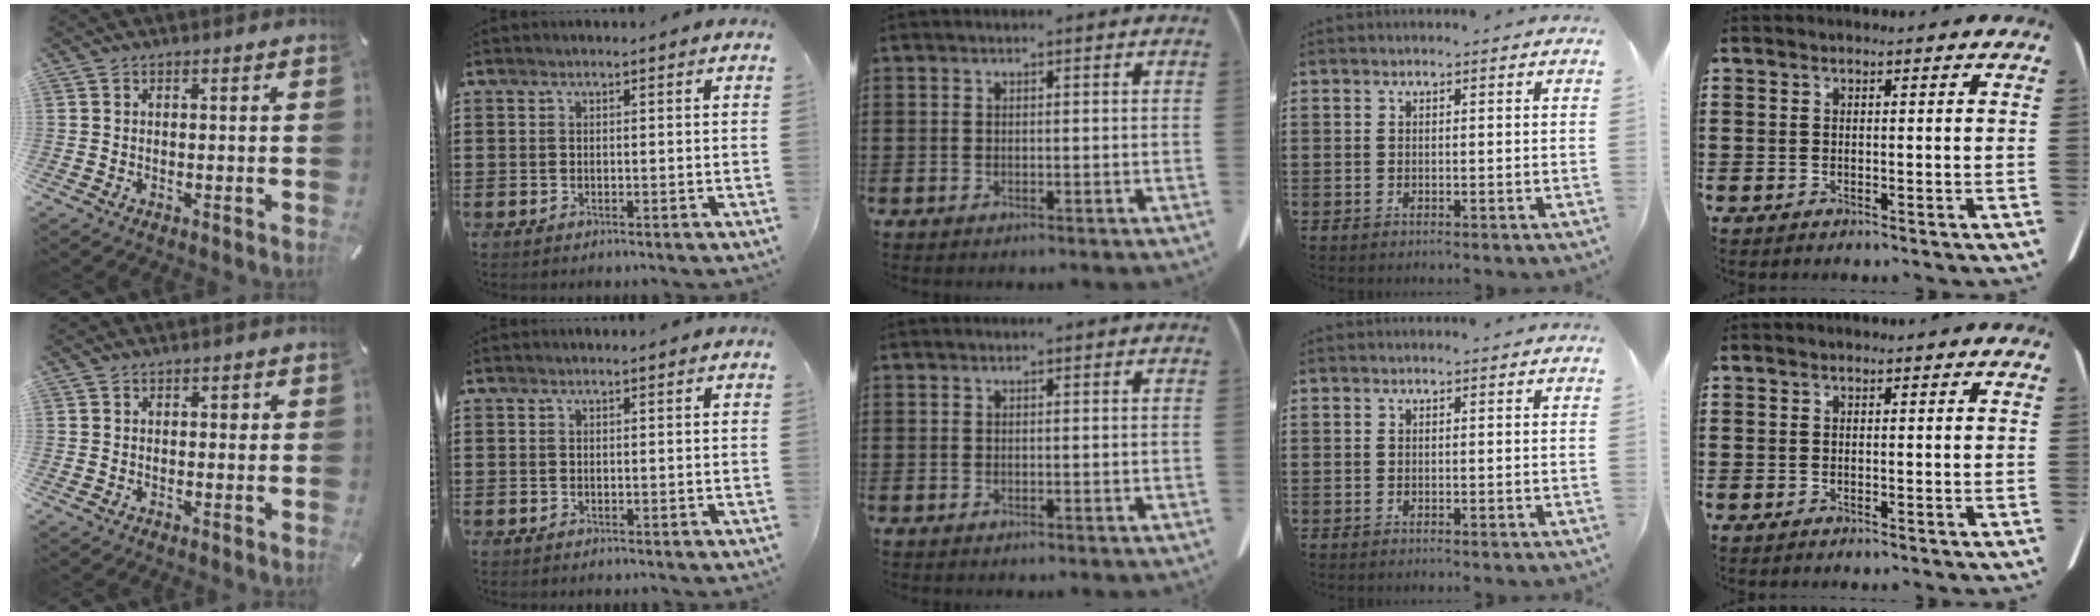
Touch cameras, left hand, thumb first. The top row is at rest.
{"thumb": {"total": 1.1, "force": [0.2, 0.8, 0.7], "torque": [-0.006, 0.003, -0.001]}}